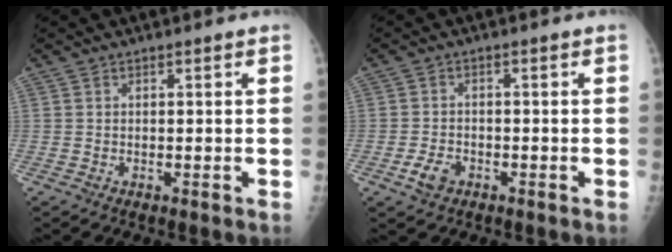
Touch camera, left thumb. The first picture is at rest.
{"total": 3.4, "force": [-1.6, 2.4, 1.9], "torque": [-0.034, 0.004, -0.028]}